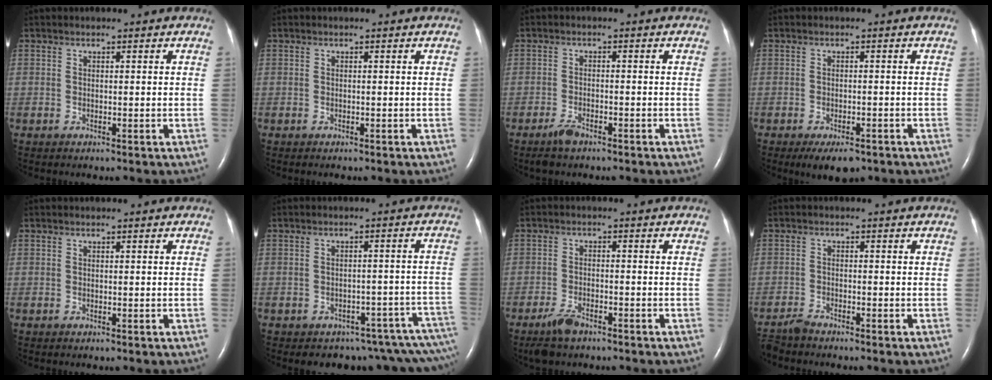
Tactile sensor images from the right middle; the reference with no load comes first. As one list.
[{"total": 0.0}, {"total": 2.5, "force": [-2.0, 0.7, 1.3], "torque": [-0.037, -0.004, -0.035]}, {"total": 4.8, "force": [-3.3, 1.9, 2.9], "torque": [-0.041, -0.005, -0.046]}, {"total": 0.0}, {"total": 13.1, "force": [-12.3, 3.7, 2.7], "torque": [0.002, 0.043, -0.130]}, {"total": 4.1, "force": [-3.2, 1.3, 2.3], "torque": [-0.059, -0.007, -0.054]}, {"total": 2.7, "force": [-2.6, 0.0, 0.6], "torque": [-0.018, -0.014, -0.050]}]